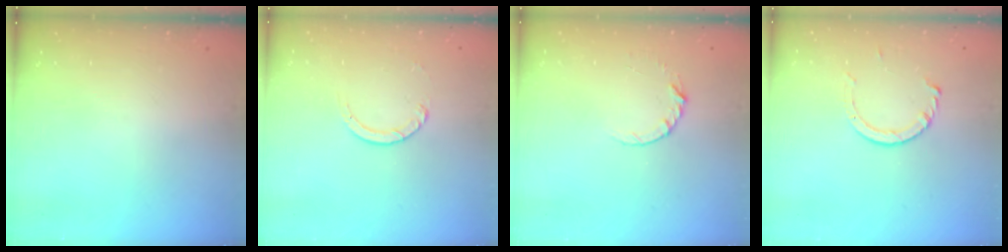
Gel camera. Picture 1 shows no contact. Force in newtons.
{"total": 2.7, "press": 2.7, "slide": 0.3}
{"total": 3.7, "press": 3.7, "slide": 0.5}
{"total": 3.9, "press": 3.9, "slide": 0.4}